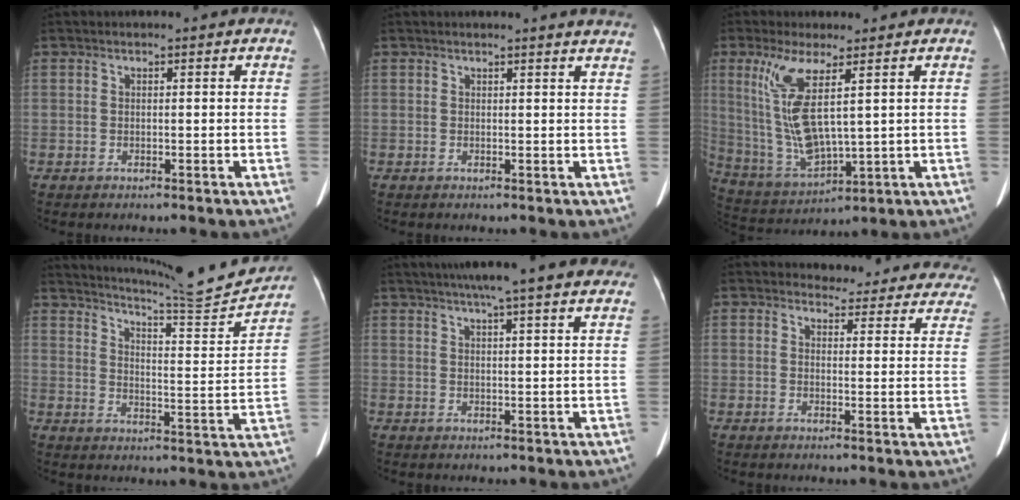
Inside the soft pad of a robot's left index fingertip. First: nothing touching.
{"total": 4.5, "force": [4.3, -0.3, 1.3], "torque": [-0.014, -0.008, 0.025]}
{"total": 11.4, "force": [3.4, 2.3, 10.6], "torque": [-0.241, -0.017, 0.079]}
{"total": 17.3, "force": [16.6, -0.5, 4.8], "torque": [-0.082, -0.055, 0.219]}
{"total": 19.2, "force": [16.1, 1.1, 10.3], "torque": [-0.158, 0.030, 0.200]}
{"total": 17.9, "force": [17.0, 4.8, 2.2], "torque": [0.013, -0.063, 0.165]}